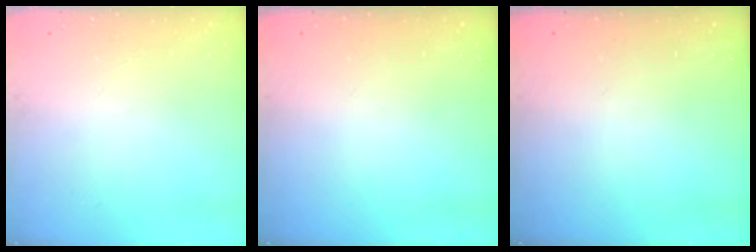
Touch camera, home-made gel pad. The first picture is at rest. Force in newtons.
{"total": 0.0}
{"total": 0.0}